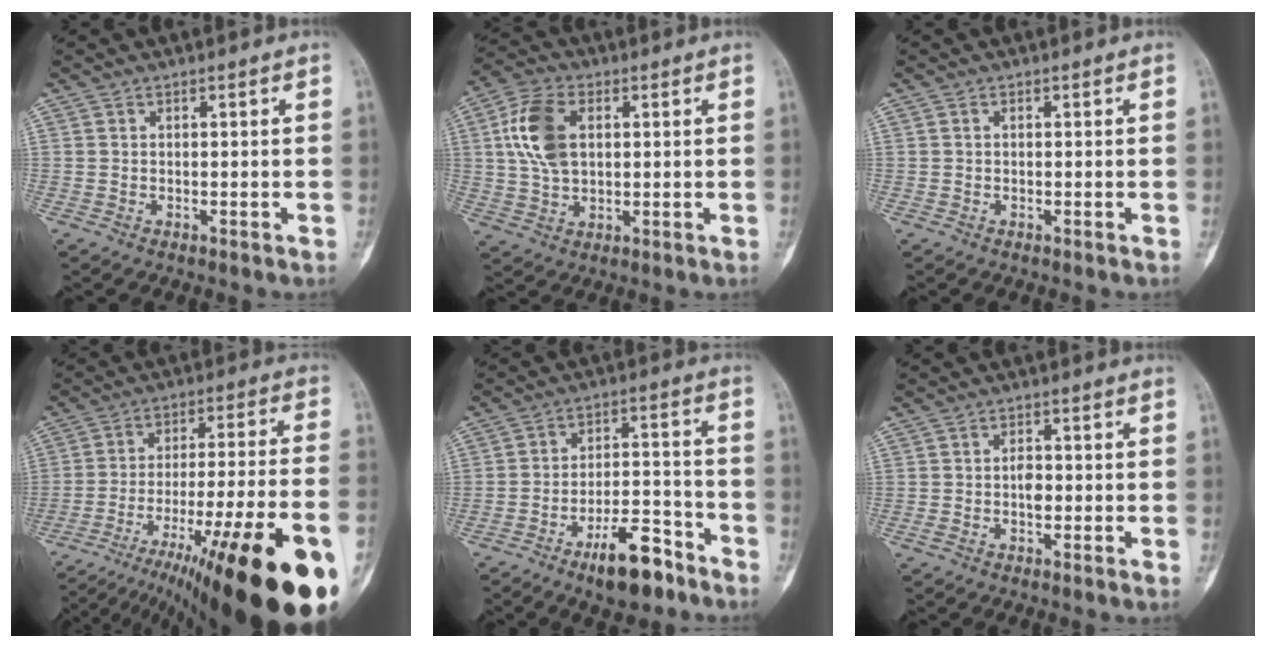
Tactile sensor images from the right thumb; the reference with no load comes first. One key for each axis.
{"total": 11.1, "fx": 2.3, "fy": 6.8, "fz": 8.5, "tx": -0.168, "ty": 0.008, "tz": 0.044}
{"total": 0.0}
{"total": 33.0, "fx": -18.8, "fy": 5.7, "fz": 26.5, "tx": -0.355, "ty": 0.028, "tz": -0.289}
{"total": 11.5, "fx": -7.6, "fy": 4.3, "fz": 7.5, "tx": -0.104, "ty": 0.061, "tz": -0.124}
{"total": 2.8, "fx": -0.4, "fy": 1.4, "fz": 2.4, "tx": -0.039, "ty": 0.002, "tz": -0.012}